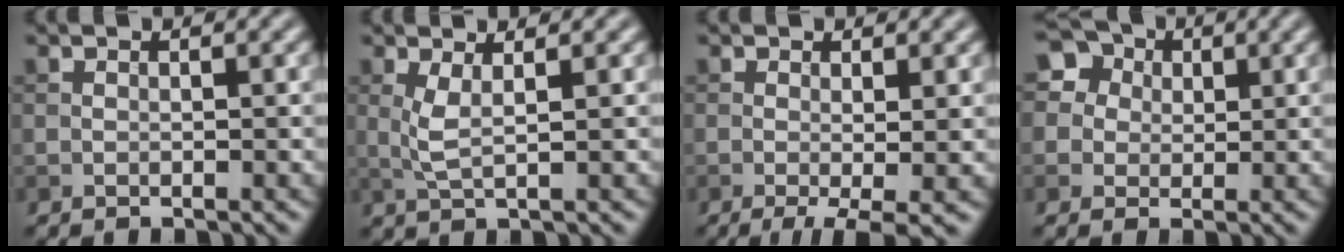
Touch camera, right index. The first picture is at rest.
{"total": 2.2, "force": [0.6, 0.5, 2.0], "torque": [-0.048, -0.002, 0.017]}
{"total": 3.5, "force": [-1.1, 0.7, 3.3], "torque": [-0.057, -0.012, -0.019]}
{"total": 8.3, "force": [4.1, 6.5, 3.1], "torque": [-0.079, 0.030, 0.055]}